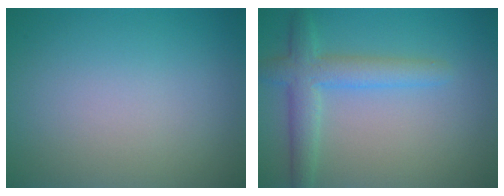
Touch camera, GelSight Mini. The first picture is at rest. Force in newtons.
{"total": 2.9, "press": 2.9, "slide": 0.1}